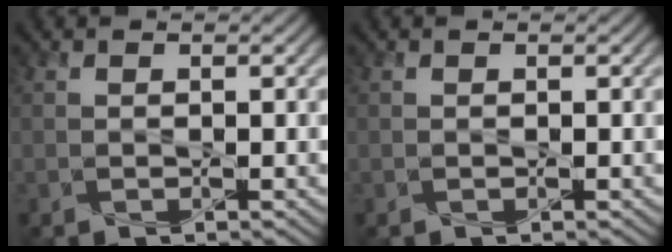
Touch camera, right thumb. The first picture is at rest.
{"total": 0.0}